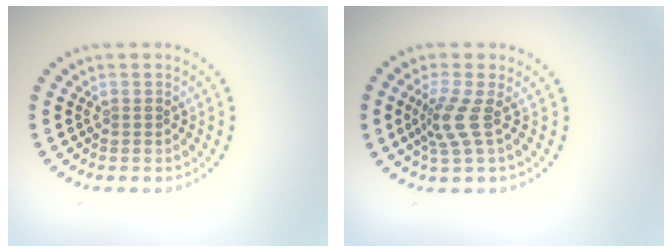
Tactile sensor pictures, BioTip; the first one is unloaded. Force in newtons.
{"total": 2.7, "press": 1.9, "slide": 1.9}